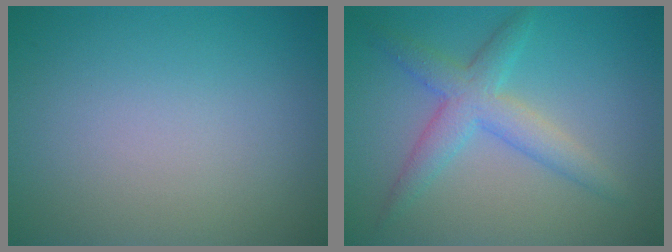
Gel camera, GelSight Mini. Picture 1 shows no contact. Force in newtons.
{"total": 3.9, "press": 3.9, "slide": 0.0}